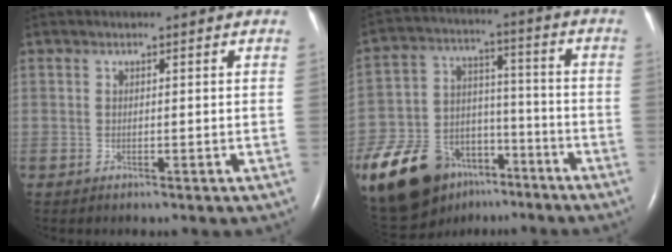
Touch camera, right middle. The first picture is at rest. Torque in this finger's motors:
{"motor_torque": [1.40, -0.75, 0.26, 0.06]}